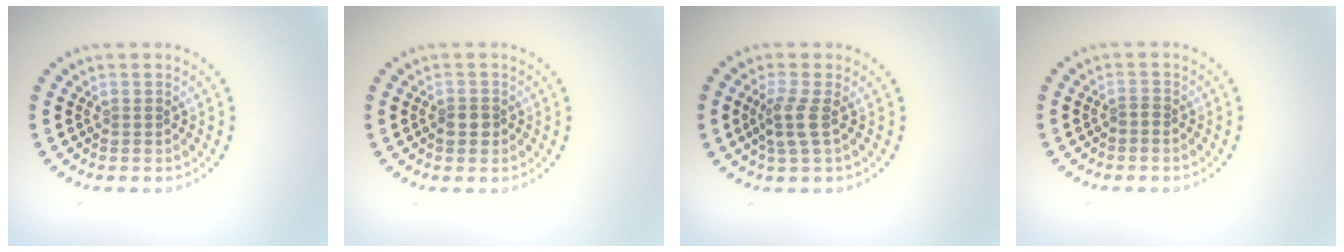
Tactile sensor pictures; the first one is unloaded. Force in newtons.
{"total": 1.4, "press": 1.3, "slide": 0.5}
{"total": 2.2, "press": 1.8, "slide": 1.3}
{"total": 0.5, "press": 0.3, "slide": 0.4}